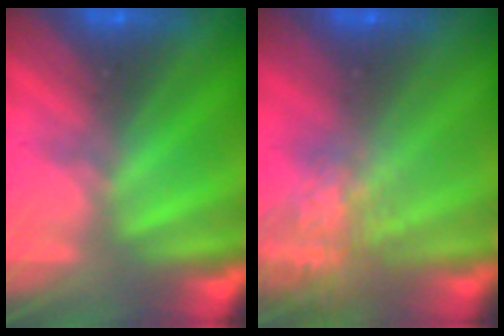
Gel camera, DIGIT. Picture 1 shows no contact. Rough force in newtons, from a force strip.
{"total": 7.6}